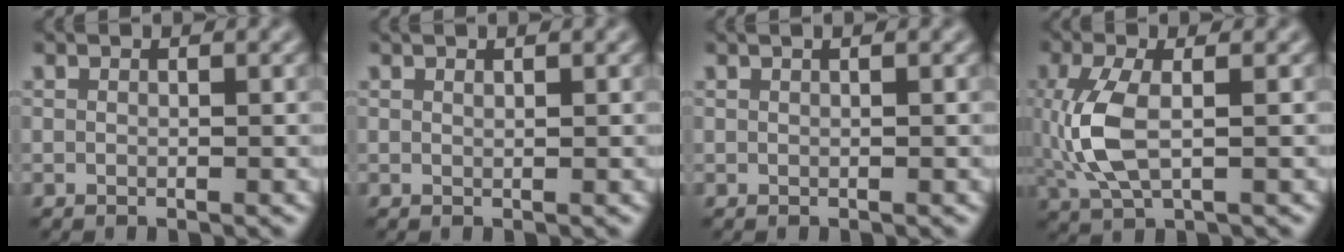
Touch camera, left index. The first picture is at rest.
{"total": 0.5, "force": [0.4, 0.1, 0.3], "torque": [-0.005, 0.002, 0.009]}
{"total": 0.7, "force": [0.4, 0.1, 0.5], "torque": [-0.008, 0.002, 0.004]}
{"total": 5.2, "force": [-0.2, 2.2, 4.8], "torque": [-0.121, -0.001, -0.003]}